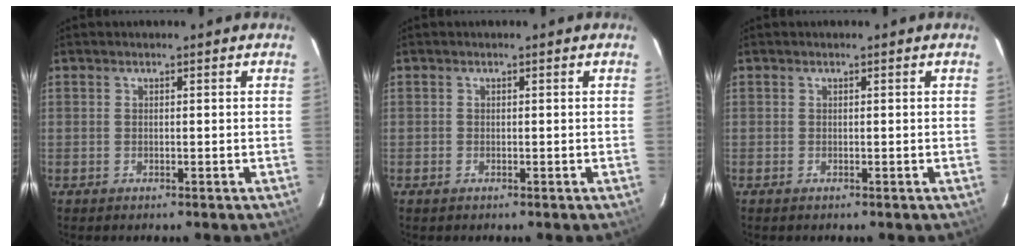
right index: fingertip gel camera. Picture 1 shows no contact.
{"total": 0.5, "force": [-0.3, 0.4, 0.1], "torque": [-0.002, -0.001, -0.007]}
{"total": 0.0}